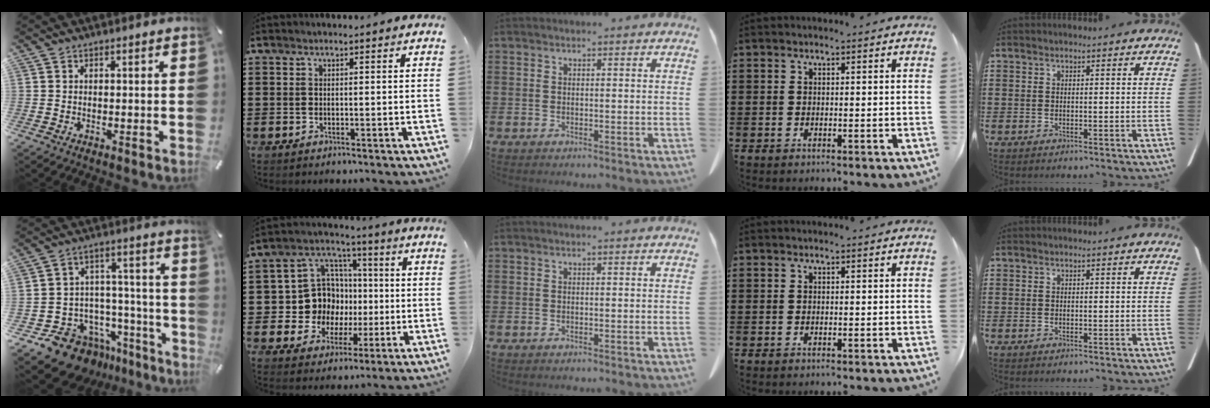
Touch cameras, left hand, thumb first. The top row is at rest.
{"thumb": {"total": 14.9, "force": [-11.3, 8.4, 5.0], "torque": [-0.069, 0.068, -0.188]}, "index": {"total": 10.9, "force": [0.2, 10.4, 3.2], "torque": [-0.107, -0.002, 0.017]}}